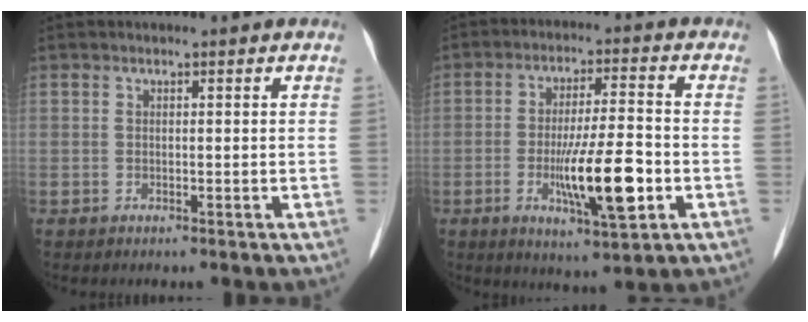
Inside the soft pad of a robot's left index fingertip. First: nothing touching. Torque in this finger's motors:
{"motor_torque": [1.82, 0.32, 0.84, 0.21]}